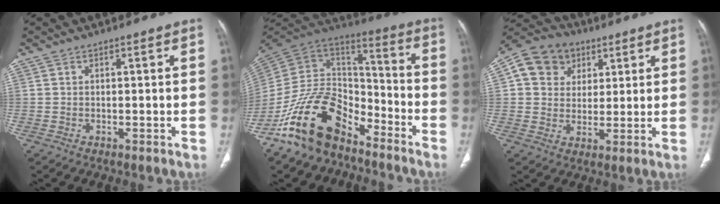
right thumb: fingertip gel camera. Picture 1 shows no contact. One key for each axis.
{"total": 19.5, "fx": -13.0, "fy": 10.6, "fz": 10.0, "tx": -0.154, "ty": 0.098, "tz": -0.245}
{"total": 11.9, "fx": 4.3, "fy": 10.0, "fz": 4.8, "tx": -0.063, "ty": 0.003, "tz": 0.067}